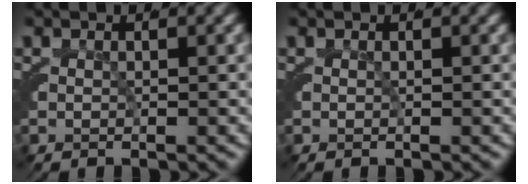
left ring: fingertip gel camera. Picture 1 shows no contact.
{"total": 0.0}